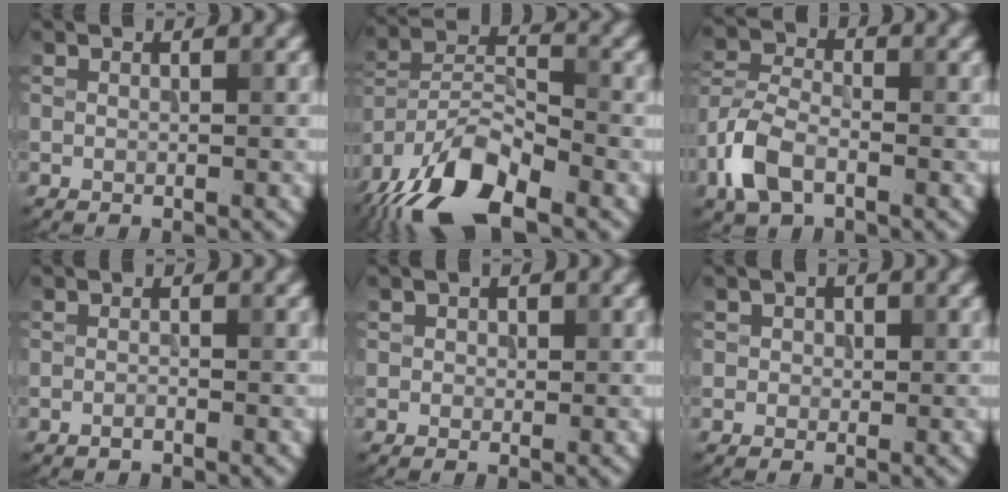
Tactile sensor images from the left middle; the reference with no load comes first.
{"total": 12.3, "force": [-8.8, 4.3, 7.5], "torque": [-0.146, -0.009, -0.165]}
{"total": 5.1, "force": [-2.6, 2.8, 3.4], "torque": [-0.075, 0.001, -0.063]}
{"total": 0.6, "force": [-0.5, 0.1, 0.4], "torque": [-0.007, 0.000, -0.010]}
{"total": 0.8, "force": [0.2, 0.7, 0.3], "torque": [-0.002, -0.004, -0.002]}
{"total": 1.1, "force": [0.2, 1.0, 0.4], "torque": [-0.002, -0.002, -0.003]}